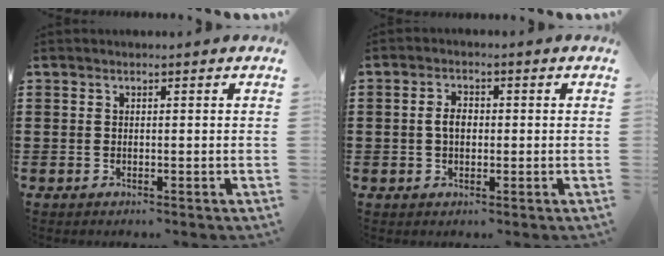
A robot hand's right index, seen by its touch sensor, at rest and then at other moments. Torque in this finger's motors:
{"motor_torque": [0.67, 0.08, 0.40, 0.09]}